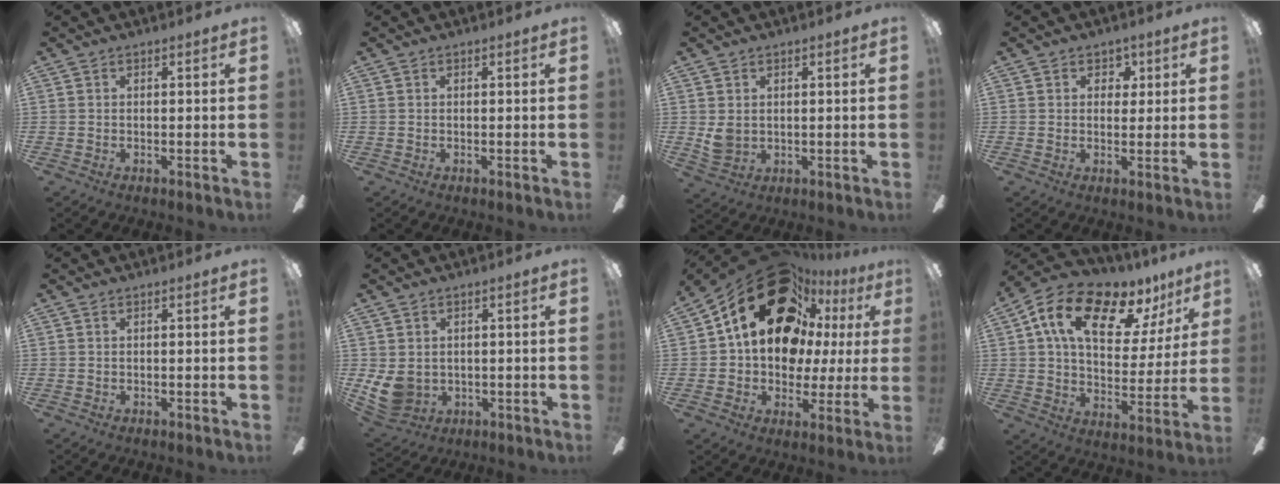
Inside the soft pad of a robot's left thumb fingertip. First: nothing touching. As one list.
[{"total": 0.0}, {"total": 3.9, "force": [1.4, 3.1, 2.0], "torque": [-0.032, 0.002, 0.028]}, {"total": 3.1, "force": [1.3, 2.6, 1.1], "torque": [-0.005, 0.001, 0.018]}, {"total": 0.0}, {"total": 7.1, "force": [0.2, 6.1, 3.7], "torque": [-0.080, -0.004, 0.006]}, {"total": 25.0, "force": [11.1, 16.7, 14.9], "torque": [-0.245, -0.060, 0.205]}, {"total": 17.2, "force": [10.4, 9.0, 10.4], "torque": [-0.176, -0.056, 0.179]}]